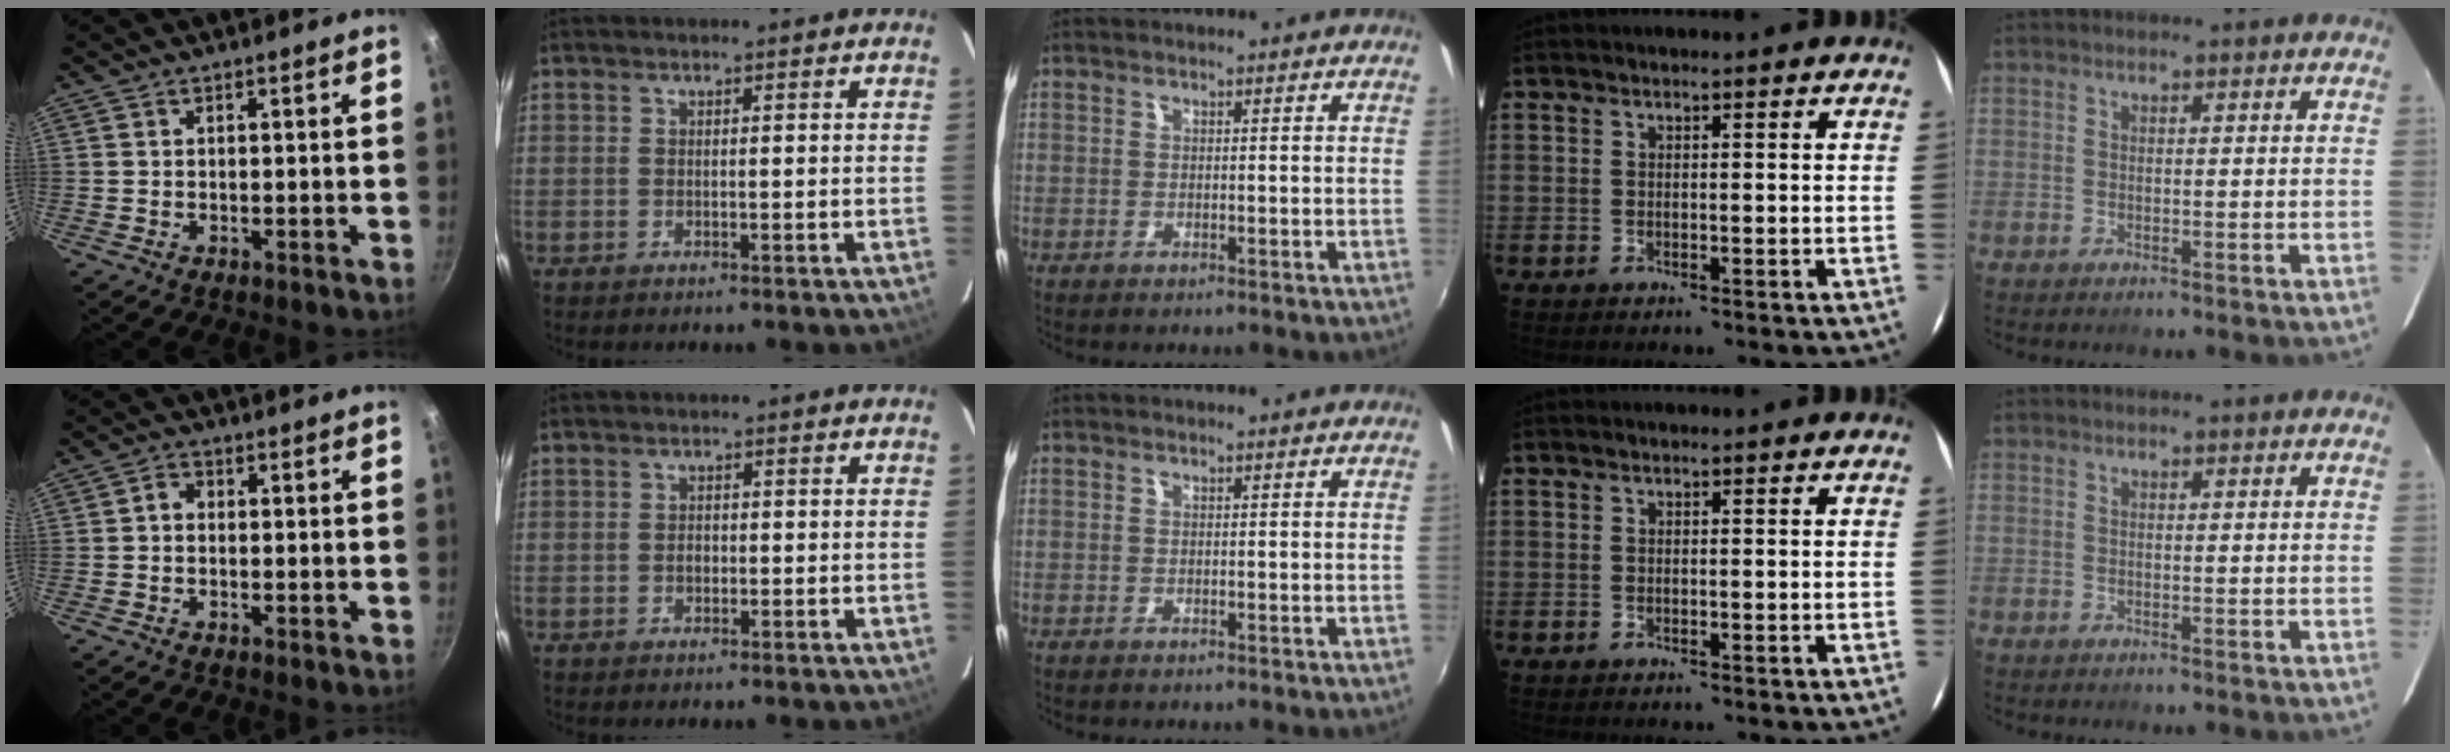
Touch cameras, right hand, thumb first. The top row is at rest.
{"thumb": {"total": 2.2, "force": [-0.2, 1.7, 1.4], "torque": [-0.022, 0.009, -0.009]}, "index": {"total": 1.4, "force": [-0.3, 1.1, 0.8], "torque": [-0.013, 0.002, -0.007]}}